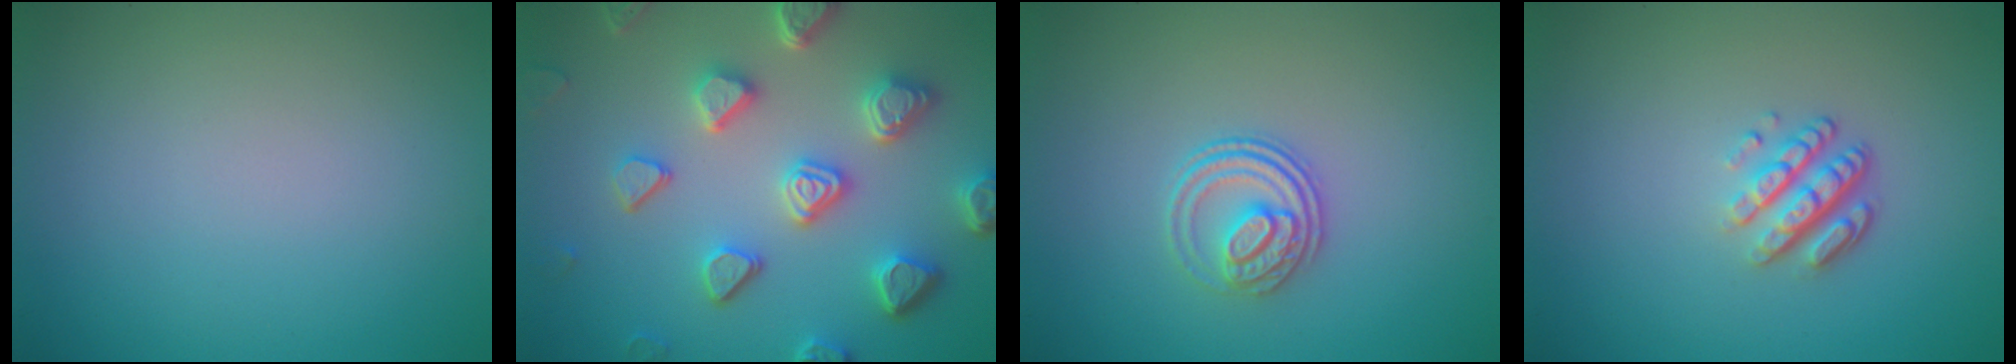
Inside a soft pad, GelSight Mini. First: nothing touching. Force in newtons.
{"total": 6.3, "press": 5.2, "slide": 3.5}
{"total": 3.0, "press": 2.6, "slide": 1.5}
{"total": 3.4, "press": 2.5, "slide": 2.4}